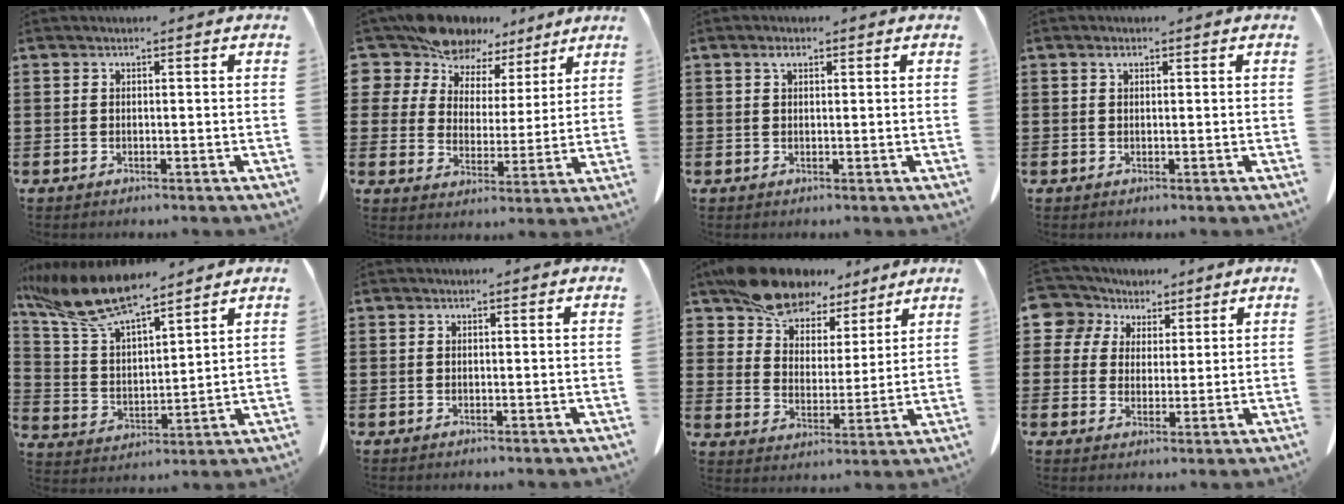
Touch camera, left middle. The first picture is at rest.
{"total": 9.9, "force": [8.5, 4.8, 1.3], "torque": [-0.073, -0.045, 0.162]}
{"total": 1.4, "force": [0.7, 0.7, 1.0], "torque": [-0.022, 0.003, 0.014]}
{"total": 0.7, "force": [0.3, 0.5, 0.5], "torque": [-0.012, 0.000, 0.007]}
{"total": 11.3, "force": [9.3, 1.9, 6.1], "torque": [-0.156, -0.039, 0.164]}
{"total": 0.0}
{"total": 10.8, "force": [9.3, 4.7, 3.0], "torque": [-0.090, -0.042, 0.176]}
{"total": 6.2, "force": [3.9, 4.8, 0.9], "torque": [-0.053, -0.004, 0.074]}